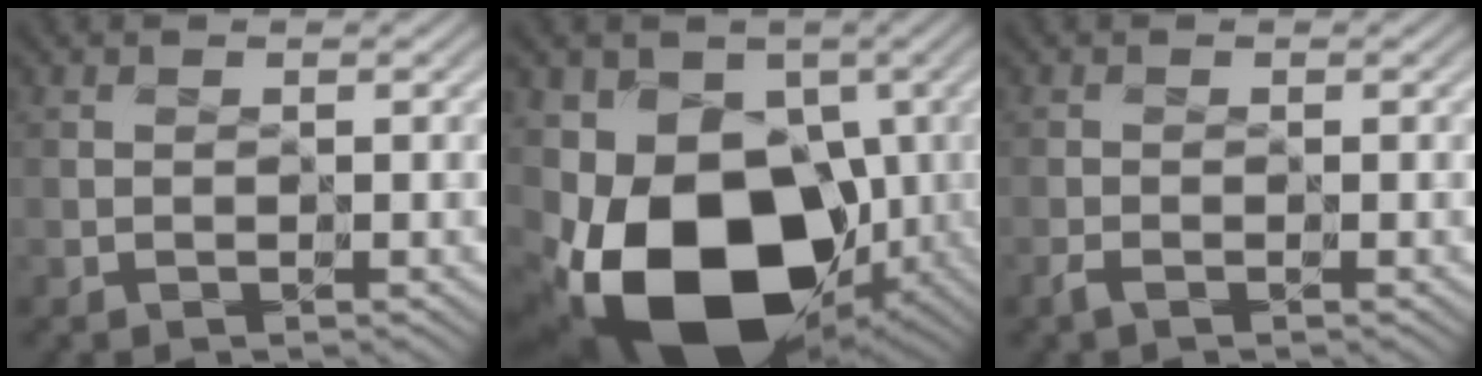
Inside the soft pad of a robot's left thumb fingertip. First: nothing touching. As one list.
[{"total": 16.9, "force": [-5.0, 11.6, 11.2], "torque": [-0.201, -0.031, -0.092]}, {"total": 1.1, "force": [-0.8, 0.2, 0.7], "torque": [-0.019, -0.002, -0.017]}]